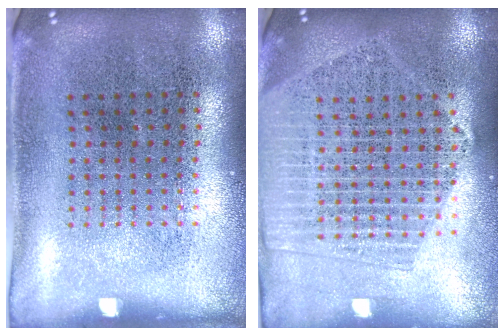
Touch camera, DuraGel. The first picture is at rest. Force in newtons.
{"total": 2.1, "press": 1.9, "slide": 0.9}